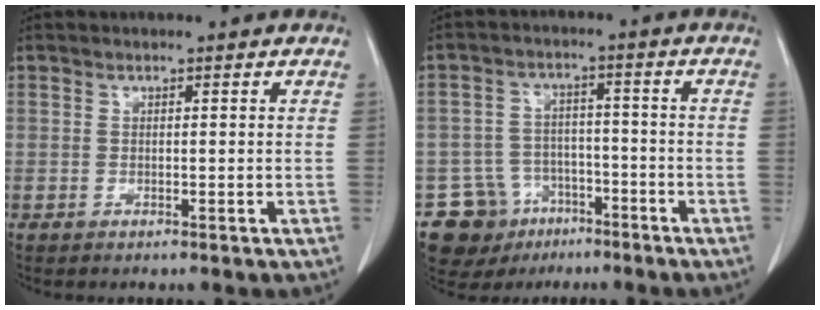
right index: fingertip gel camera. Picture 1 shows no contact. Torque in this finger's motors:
{"motor_torque": [-0.17, 0.05, -0.52, -0.17]}